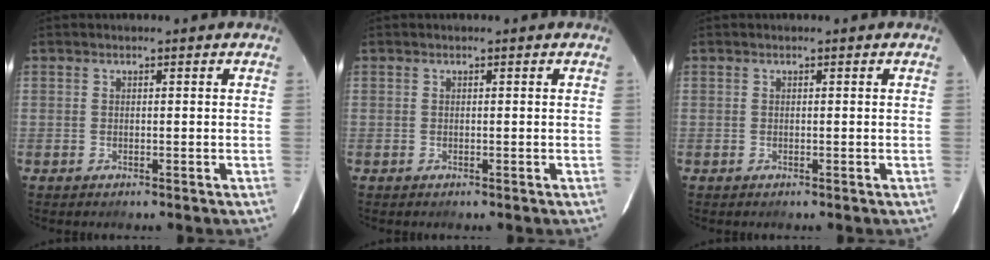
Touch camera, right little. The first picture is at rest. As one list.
[{"total": 0.0}, {"total": 0.0}]